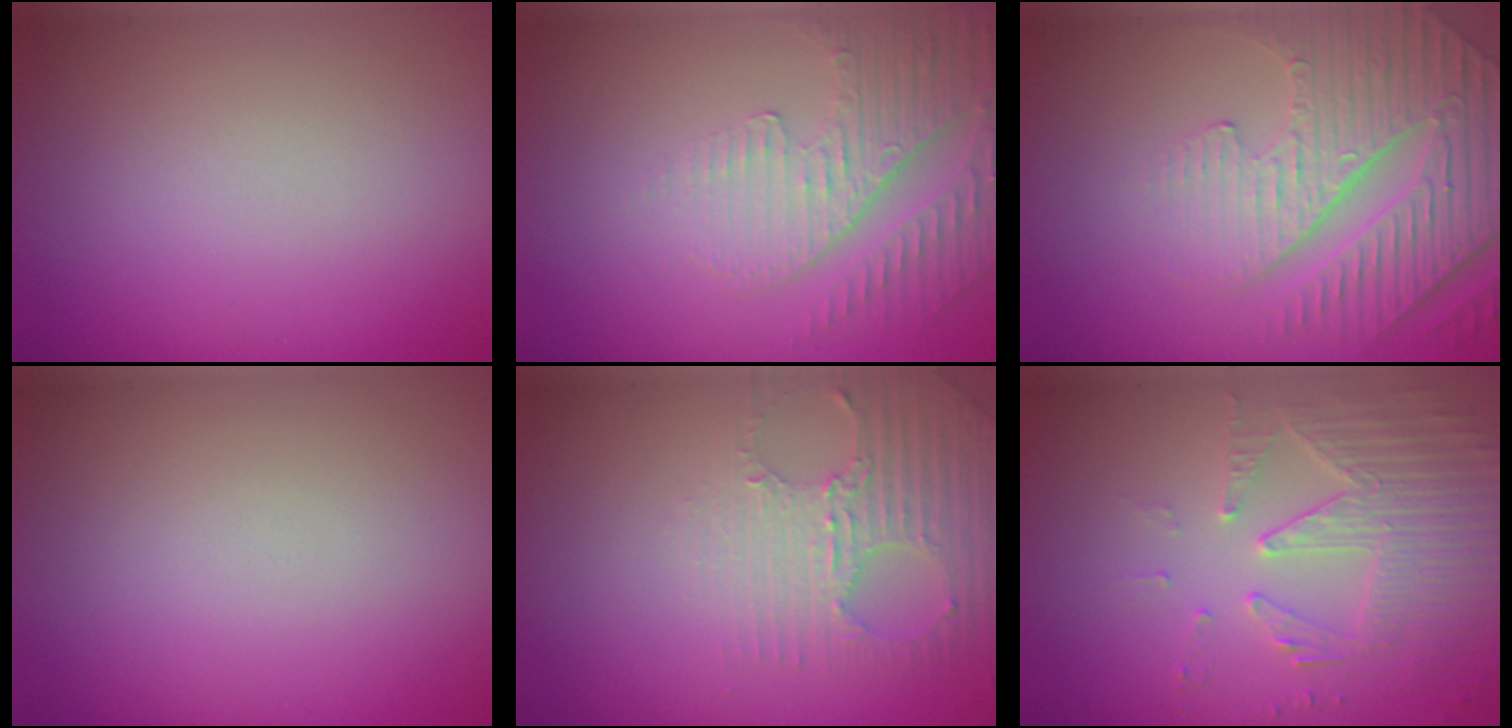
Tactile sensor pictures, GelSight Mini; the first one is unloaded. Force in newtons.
{"total": 4.9, "press": 3.3, "slide": 3.7}
{"total": 5.1, "press": 4.7, "slide": 1.9}
{"total": 0.0}
{"total": 2.8, "press": 2.7, "slide": 0.9}
{"total": 4.1, "press": 3.6, "slide": 2.1}